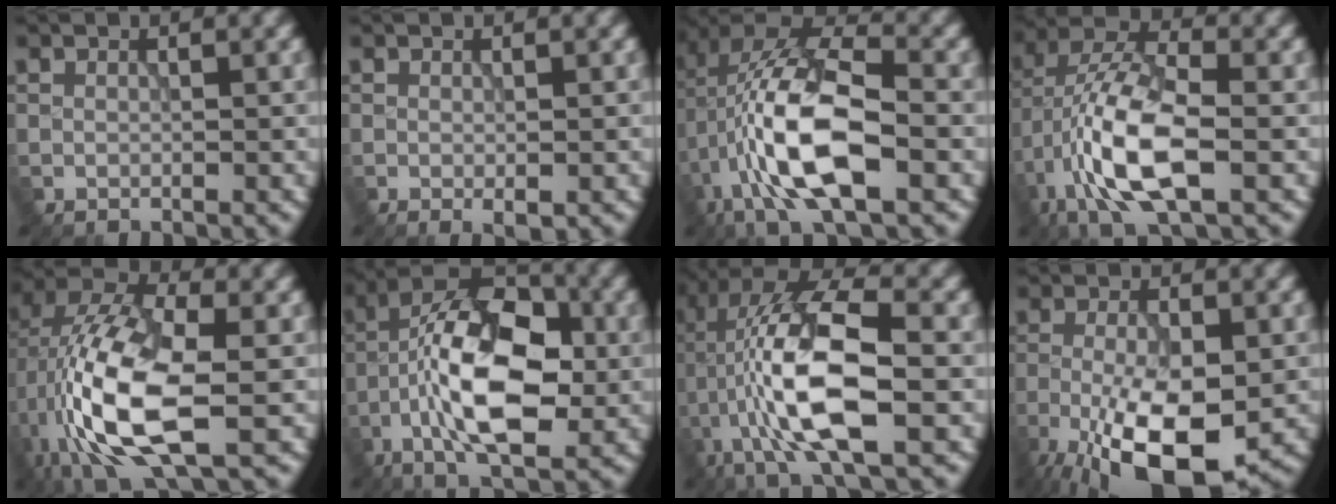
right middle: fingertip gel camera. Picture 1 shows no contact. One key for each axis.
{"total": 0.9, "fx": -0.4, "fy": 0.3, "fz": 0.8, "tx": -0.013, "ty": -0.007, "tz": -0.005}
{"total": 12.0, "fx": -2.5, "fy": 5.0, "fz": 10.6, "tx": -0.207, "ty": 0.014, "tz": -0.057}
{"total": 10.1, "fx": -3.1, "fy": 4.1, "fz": 8.7, "tx": -0.179, "ty": 0.014, "tz": -0.066}
{"total": 12.6, "fx": -2.5, "fy": 5.6, "fz": 11.0, "tx": -0.237, "ty": 0.006, "tz": -0.052}
{"total": 11.6, "fx": -2.4, "fy": 5.5, "fz": 9.9, "tx": -0.181, "ty": 0.013, "tz": -0.051}
{"total": 11.3, "fx": -2.4, "fy": 3.5, "fz": 10.5, "tx": -0.210, "ty": 0.013, "tz": -0.048}
{"total": 11.2, "fx": -4.8, "fy": 4.2, "fz": 9.2, "tx": -0.178, "ty": -0.018, "tz": -0.078}